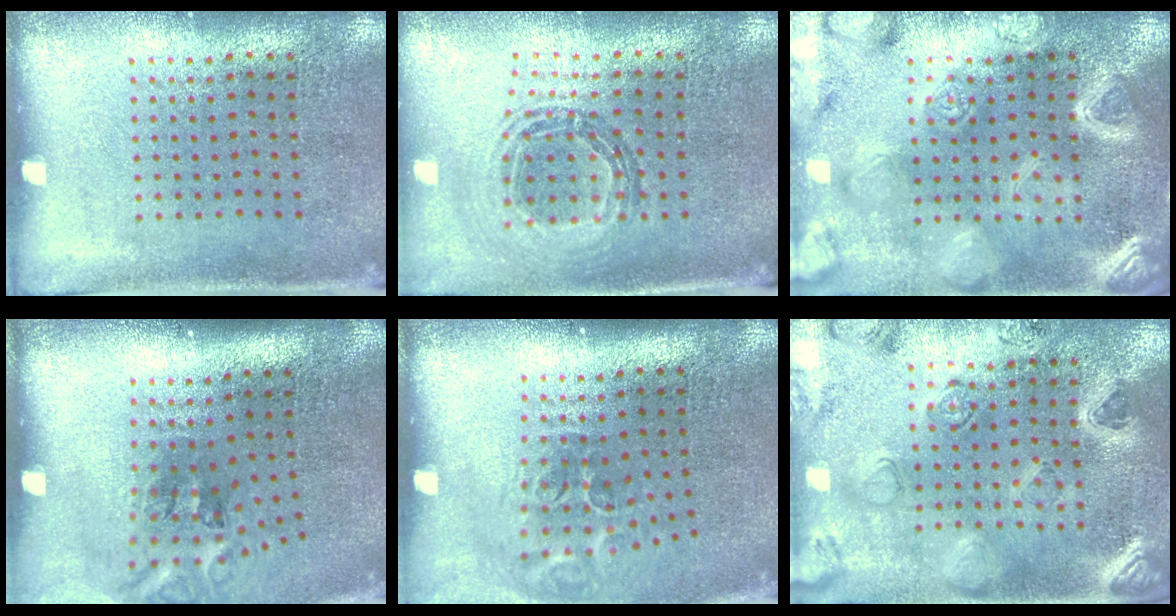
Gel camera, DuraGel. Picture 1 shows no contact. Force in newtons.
{"total": 0.9, "press": 0.9, "slide": 0.1}
{"total": 5.6, "press": 5.6, "slide": 0.6}
{"total": 2.2, "press": 1.3, "slide": 1.7}
{"total": 2.0, "press": 1.2, "slide": 1.6}
{"total": 1.4, "press": 1.4, "slide": 0.2}